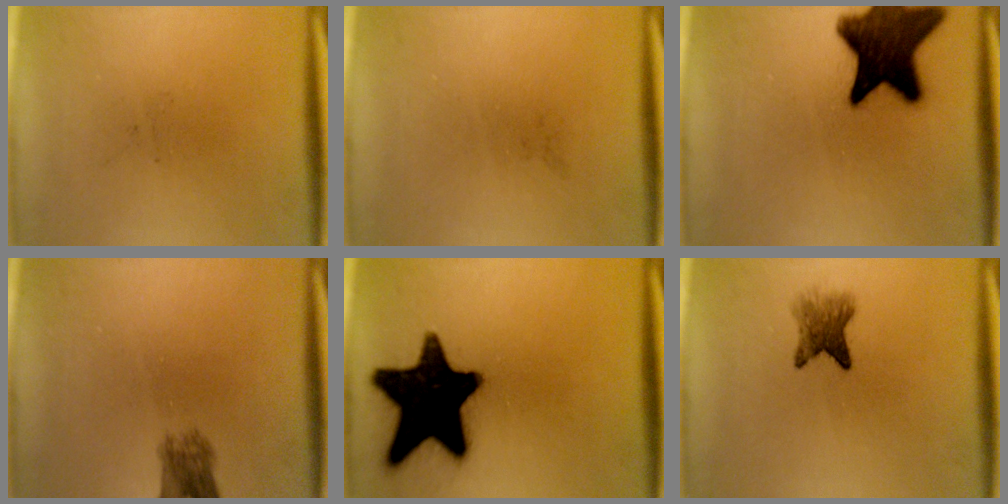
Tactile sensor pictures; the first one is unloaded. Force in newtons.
{"total": 0.0}
{"total": 14.3}
{"total": 3.4}
{"total": 18.5}
{"total": 3.9}